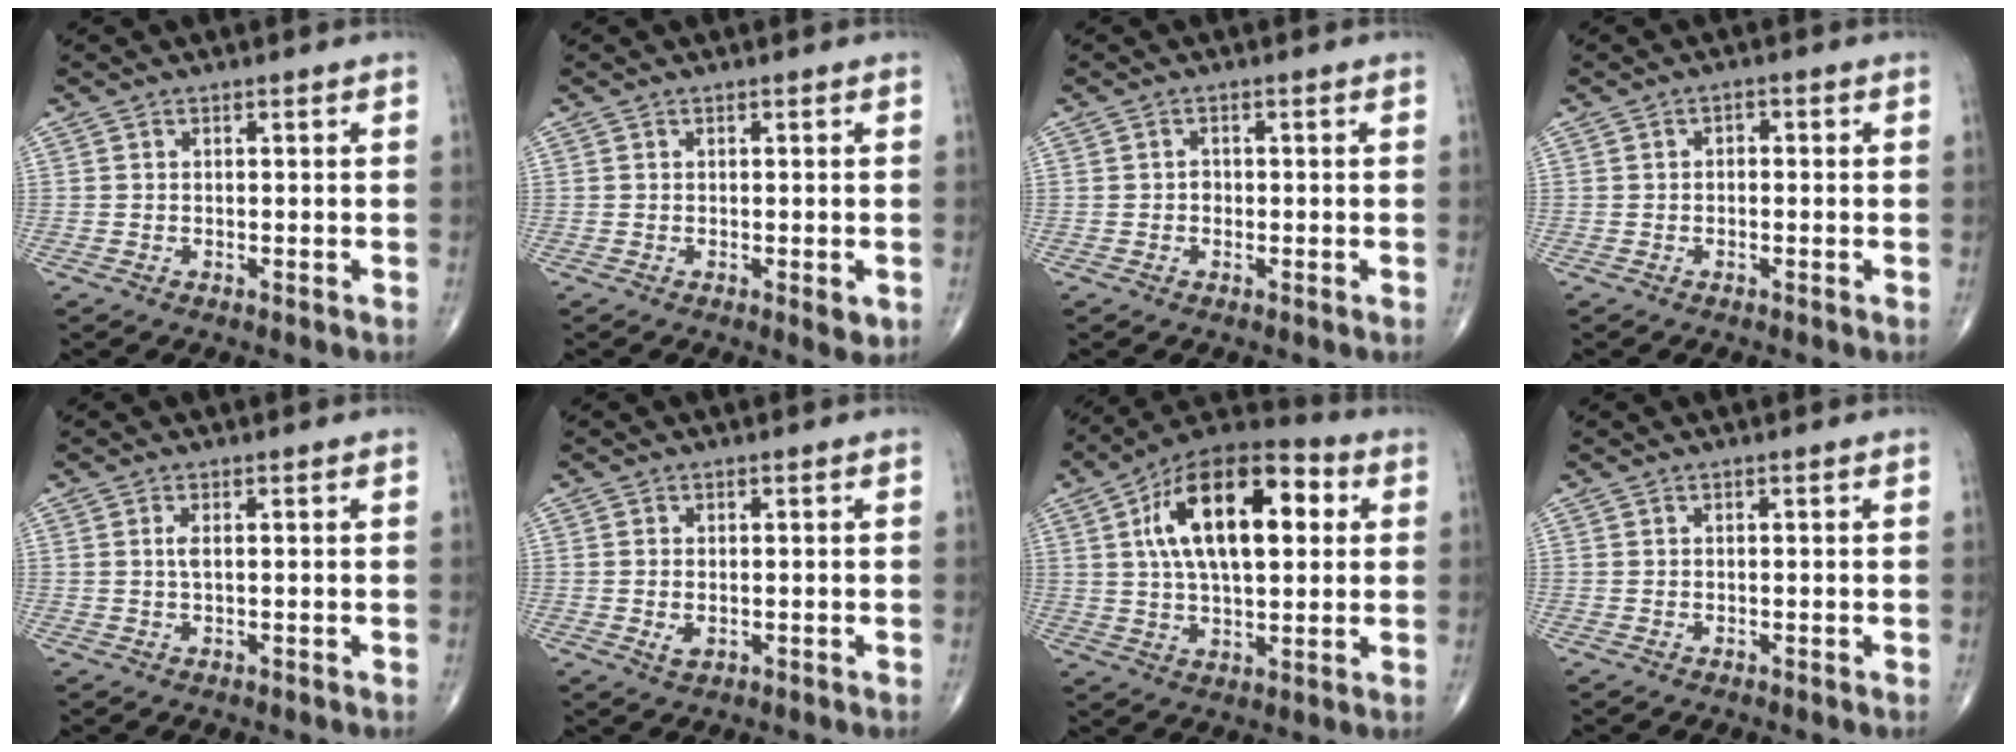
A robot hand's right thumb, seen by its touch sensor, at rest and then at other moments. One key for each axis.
{"total": 2.0, "fx": -0.4, "fy": 0.7, "fz": 1.8, "tx": -0.024, "ty": -0.006, "tz": -0.004}
{"total": 1.1, "fx": -0.2, "fy": 1.0, "fz": 0.5, "tx": -0.003, "ty": 0.004, "tz": -0.006}
{"total": 1.4, "fx": -0.1, "fy": 1.0, "fz": 0.9, "tx": -0.003, "ty": 0.005, "tz": -0.007}
{"total": 1.4, "fx": 0.3, "fy": 0.3, "fz": 1.4, "tx": -0.036, "ty": 0.003, "tz": 0.008}
{"total": 2.1, "fx": -0.3, "fy": 1.3, "fz": 1.7, "tx": -0.035, "ty": -0.004, "tz": -0.003}
{"total": 20.9, "fx": 4.9, "fy": 10.2, "fz": 17.6, "tx": -0.269, "ty": 0.018, "tz": 0.070}
{"total": 0.0}